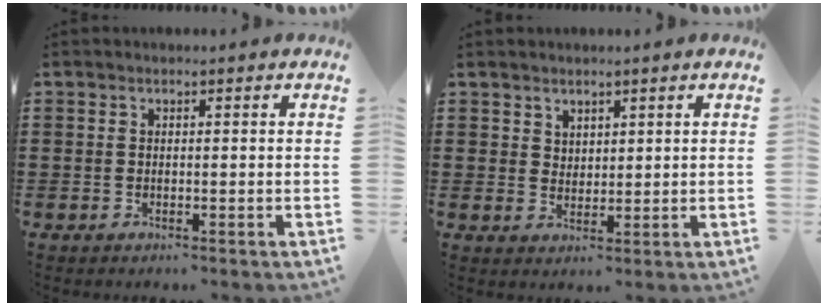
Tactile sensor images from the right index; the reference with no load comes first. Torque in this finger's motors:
{"motor_torque": [-0.12, 0.35, -0.01, -0.01]}